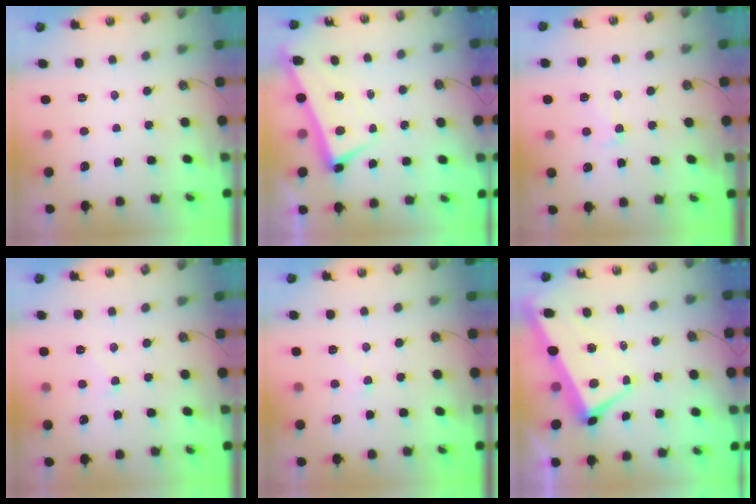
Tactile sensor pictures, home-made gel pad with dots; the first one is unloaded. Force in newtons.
{"total": 2.7, "press": 2.6, "slide": 0.6}
{"total": 3.1, "press": 2.8, "slide": 1.2}
{"total": 2.7, "press": 2.6, "slide": 0.8}
{"total": 3.6, "press": 3.6, "slide": 0.5}
{"total": 1.7, "press": 1.0, "slide": 1.3}